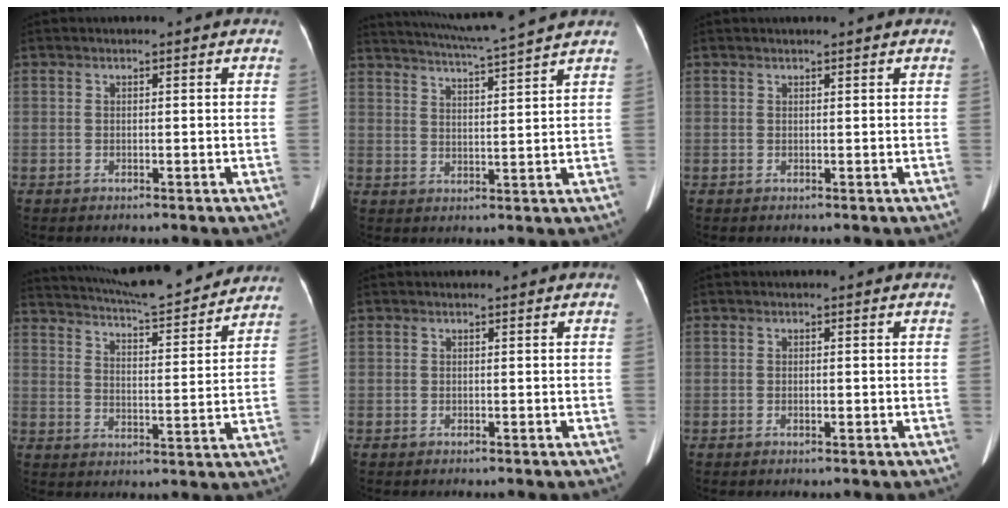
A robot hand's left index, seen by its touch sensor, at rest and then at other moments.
{"total": 11.8, "force": [10.8, -1.7, 4.5], "torque": [-0.090, 0.000, 0.156]}
{"total": 1.3, "force": [1.1, 0.2, 0.7], "torque": [-0.008, 0.013, 0.016]}
{"total": 20.5, "force": [18.9, 2.2, 7.5], "torque": [-0.124, -0.003, 0.260]}
{"total": 0.0}
{"total": 0.8, "force": [-0.3, 0.3, 0.8], "torque": [-0.014, -0.001, -0.004]}